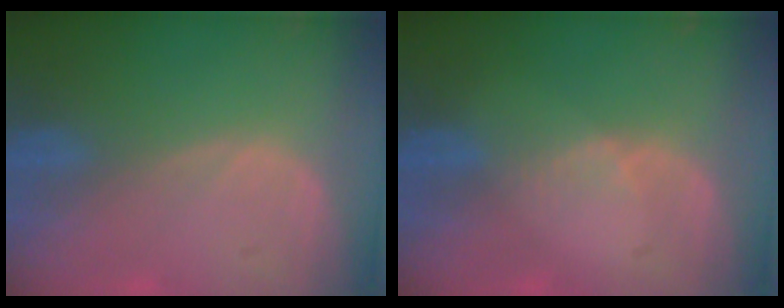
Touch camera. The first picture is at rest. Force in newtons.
{"total": 1.1, "press": 1.1, "slide": 0.2}